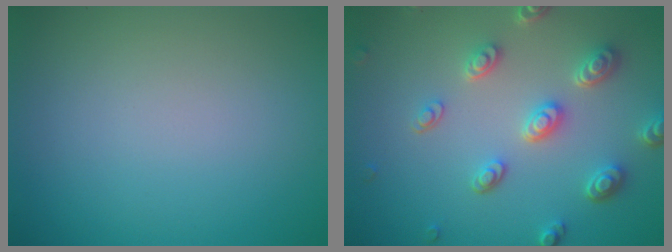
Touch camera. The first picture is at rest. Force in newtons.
{"total": 4.5, "press": 3.6, "slide": 2.7}